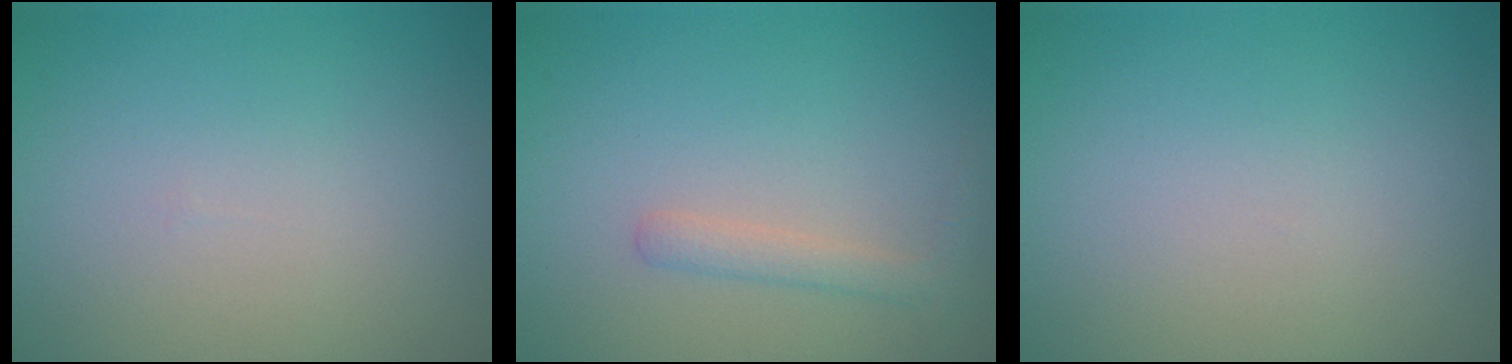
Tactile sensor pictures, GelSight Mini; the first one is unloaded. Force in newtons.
{"total": 1.6, "press": 1.6, "slide": 0.1}
{"total": 0.0}